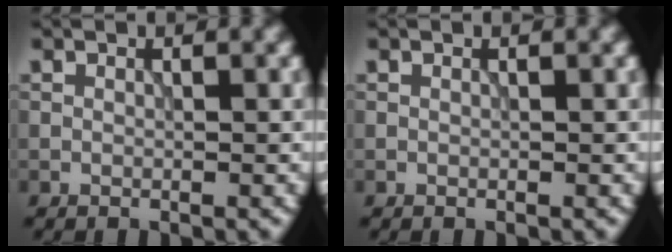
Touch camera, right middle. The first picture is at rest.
{"total": 0.0}